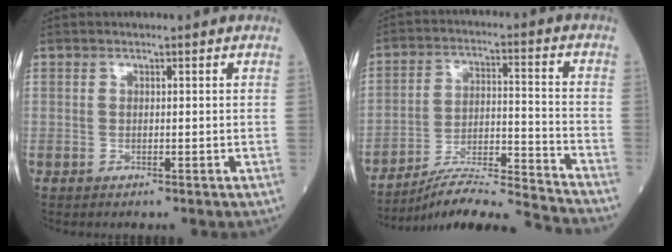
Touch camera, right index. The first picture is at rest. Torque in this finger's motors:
{"motor_torque": [-0.78, -0.97, 0.07, 0.00]}